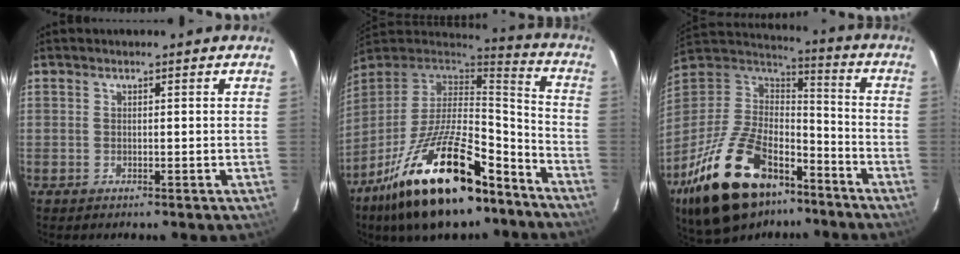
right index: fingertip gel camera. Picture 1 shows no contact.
{"total": 26.5, "force": [-16.7, 9.7, 18.1], "torque": [-0.337, -0.016, -0.270]}
{"total": 29.1, "force": [-18.2, 14.7, 17.2], "torque": [-0.358, -0.007, -0.288]}